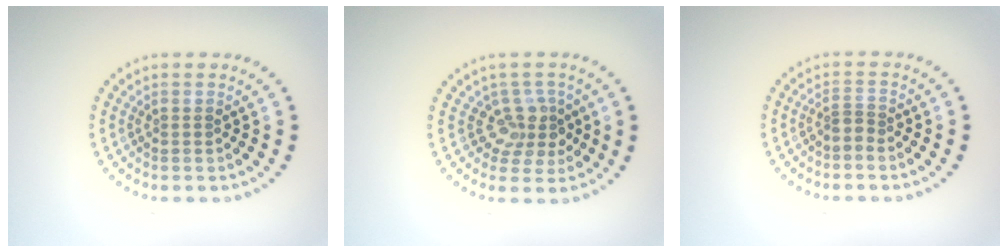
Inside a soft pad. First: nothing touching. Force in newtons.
{"total": 2.9, "press": 2.2, "slide": 1.8}
{"total": 1.1, "press": 0.6, "slide": 0.9}